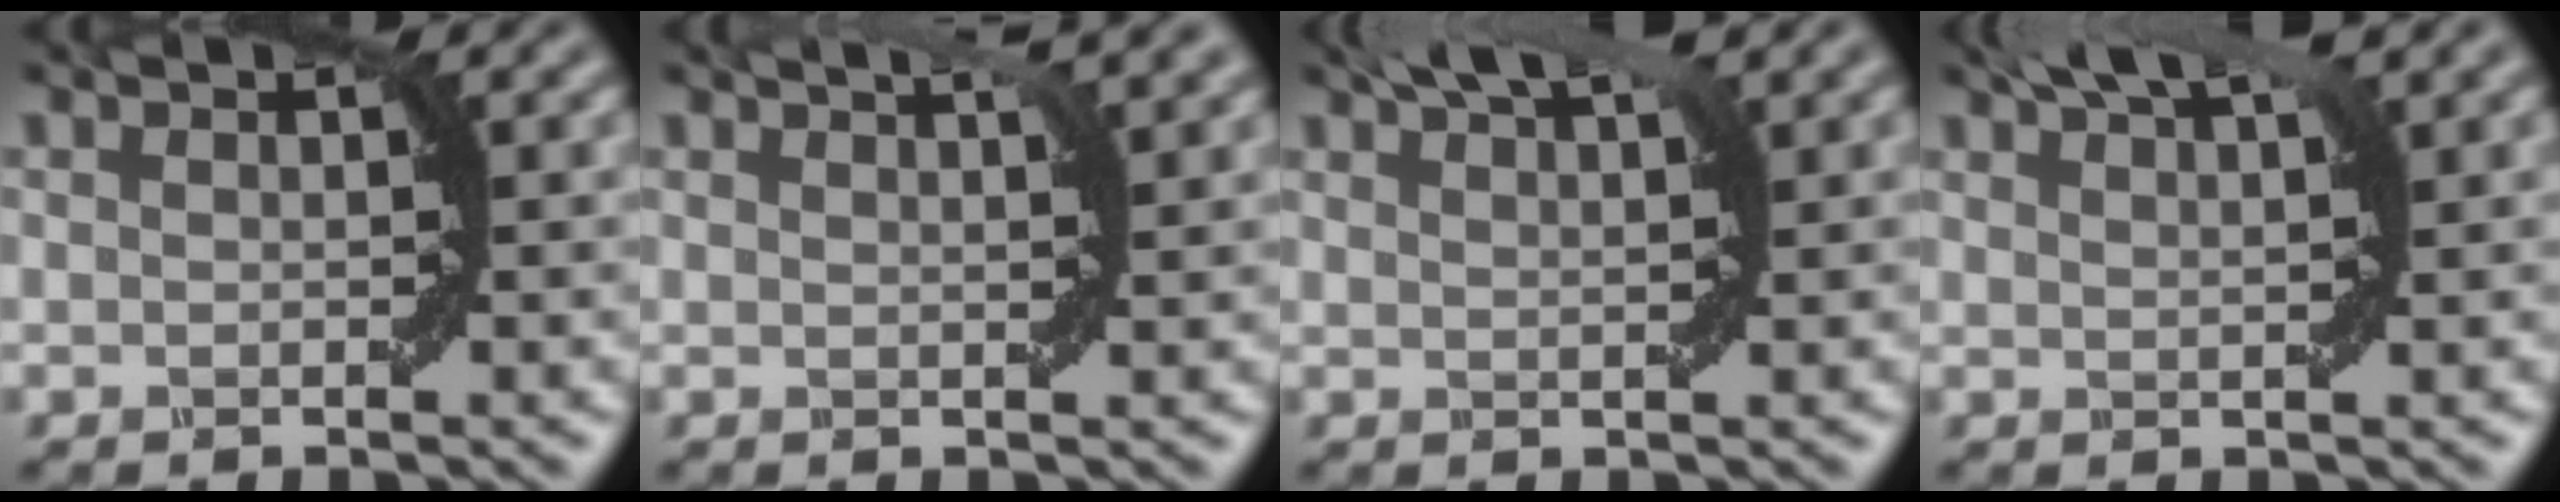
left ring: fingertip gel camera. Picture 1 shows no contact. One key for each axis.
{"total": 4.4, "fx": 2.9, "fy": 1.5, "fz": 2.9, "tx": -0.020, "ty": 0.026, "tz": 0.010}
{"total": 4.9, "fx": 3.4, "fy": 1.2, "fz": 3.3, "tx": -0.042, "ty": 0.024, "tz": 0.036}
{"total": 5.1, "fx": 3.5, "fy": 1.2, "fz": 3.5, "tx": -0.044, "ty": 0.024, "tz": 0.037}